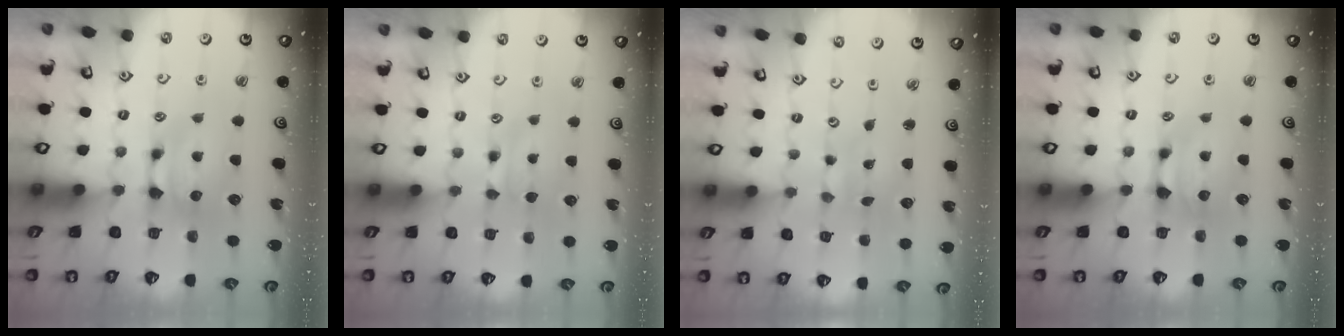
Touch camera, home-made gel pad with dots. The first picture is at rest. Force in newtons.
{"total": 0.9, "press": 0.8, "slide": 0.5}
{"total": 6.0, "press": 6.0, "slide": 0.4}
{"total": 0.6, "press": 0.4, "slide": 0.5}